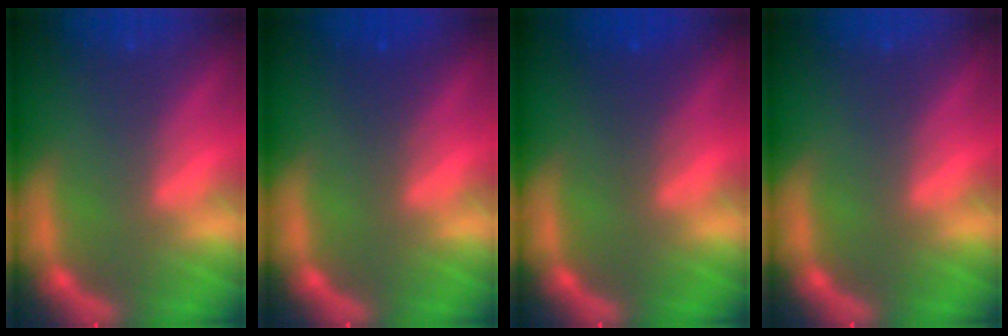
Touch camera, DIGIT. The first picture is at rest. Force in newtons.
{"total": 1.5}
{"total": 2.0}
{"total": 0.0}